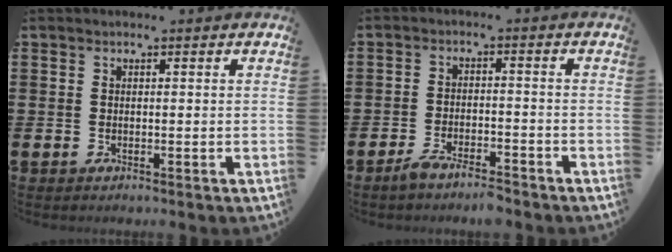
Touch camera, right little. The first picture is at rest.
{"total": 3.3, "force": [-2.9, 0.6, 1.5], "torque": [-0.033, 0.006, -0.058]}